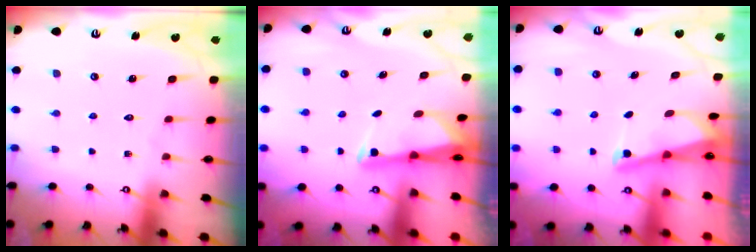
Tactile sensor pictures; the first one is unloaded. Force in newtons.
{"total": 2.7, "press": 2.6, "slide": 0.5}
{"total": 2.2, "press": 2.2, "slide": 0.3}